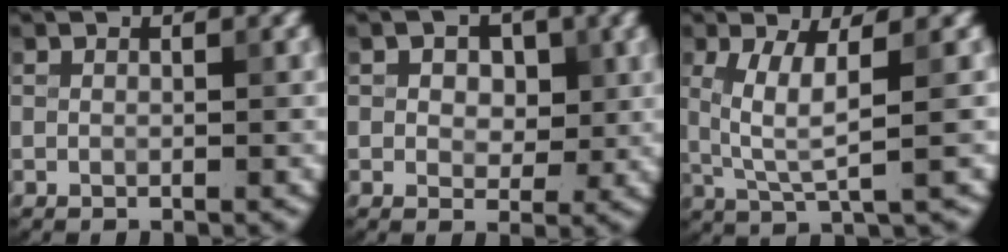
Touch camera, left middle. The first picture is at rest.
{"total": 3.2, "force": [0.8, 2.3, 2.1], "torque": [-0.029, -0.001, 0.001]}
{"total": 4.2, "force": [0.7, 0.7, 4.1], "torque": [-0.091, -0.003, 0.018]}